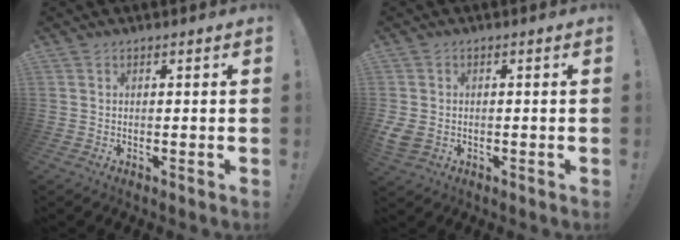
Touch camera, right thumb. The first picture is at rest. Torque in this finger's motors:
{"motor_torque": [0.40, 0.26, 0.26, -0.29, 0.09]}